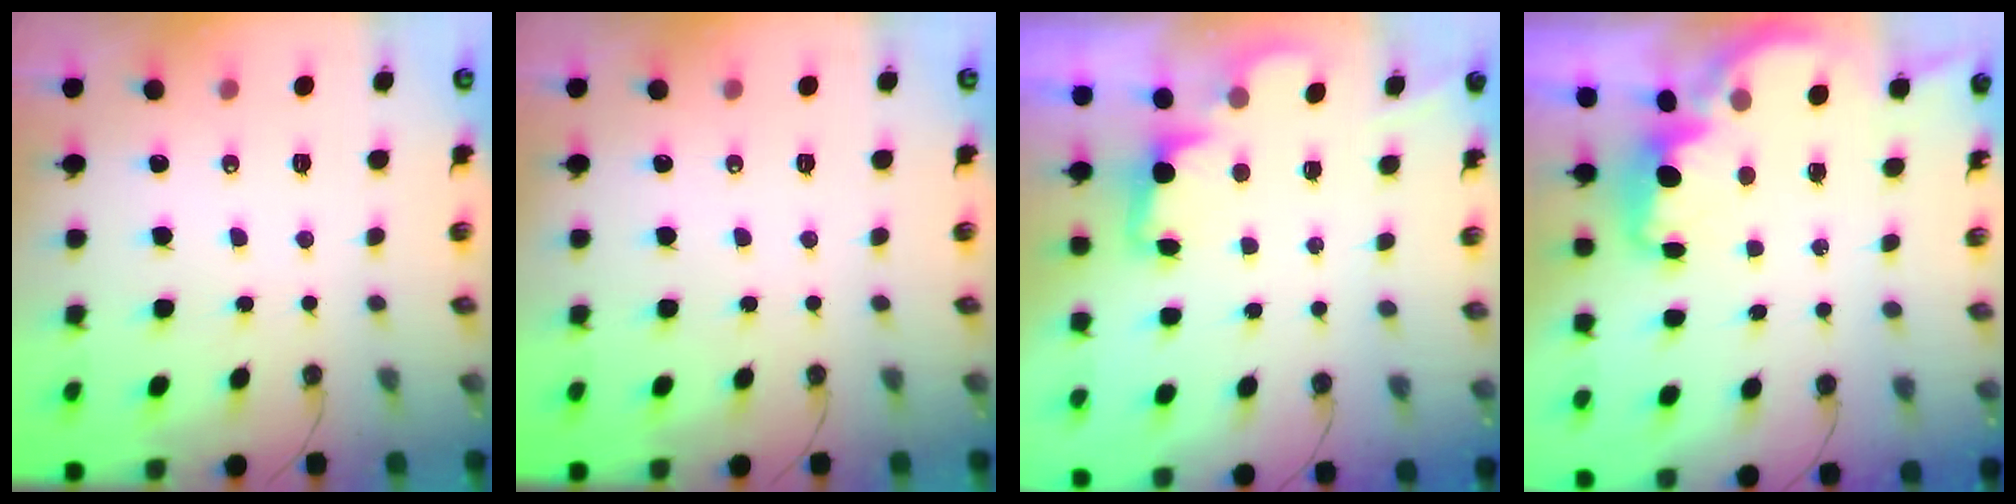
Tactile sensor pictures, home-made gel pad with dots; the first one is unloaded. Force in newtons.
{"total": 0.0}
{"total": 2.3, "press": 2.2, "slide": 0.7}
{"total": 2.1, "press": 2.0, "slide": 0.8}